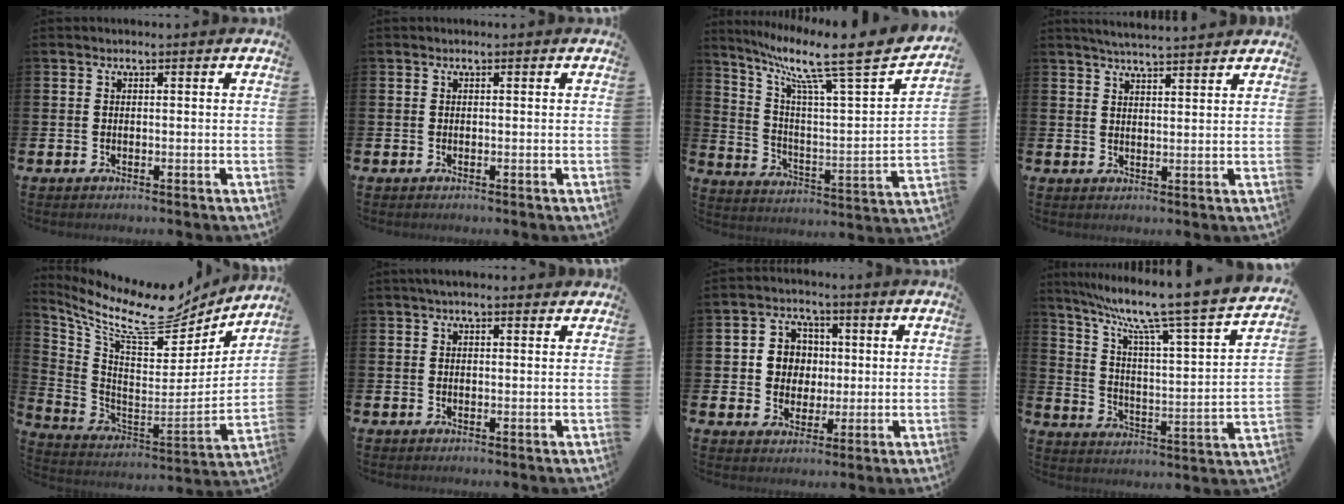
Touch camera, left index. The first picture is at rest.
{"total": 0.0}
{"total": 10.4, "force": [7.9, 1.3, 6.7], "torque": [-0.152, -0.059, 0.118]}
{"total": 4.0, "force": [3.9, -0.4, 0.5], "torque": [-0.017, -0.021, 0.070]}
{"total": 12.4, "force": [9.7, 4.1, 6.6], "torque": [-0.154, -0.068, 0.160]}
{"total": 1.8, "force": [1.4, 0.5, 0.9], "torque": [-0.011, 0.003, 0.022]}
{"total": 5.3, "force": [1.4, 4.9, 1.4], "torque": [-0.037, 0.009, 0.020]}
{"total": 9.2, "force": [7.0, 0.6, 6.0], "torque": [-0.128, -0.059, 0.105]}